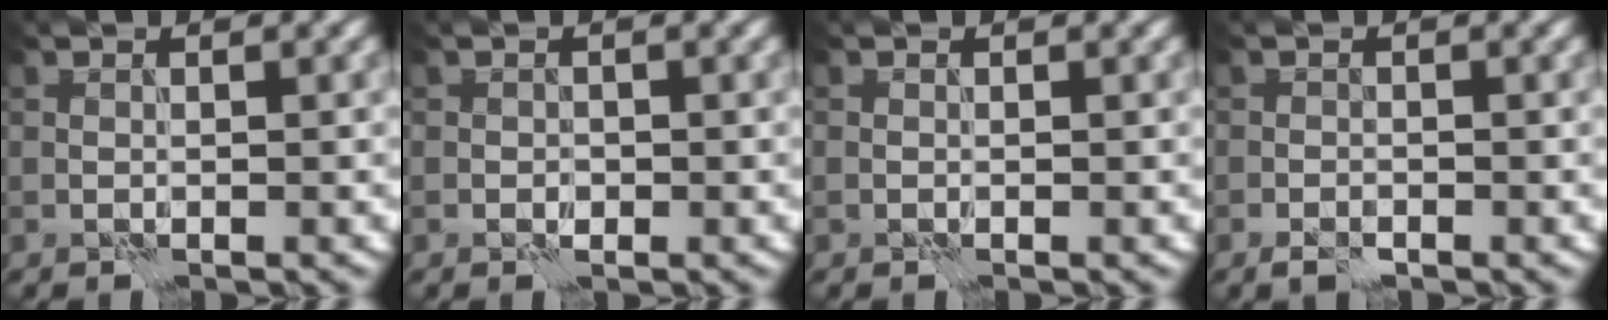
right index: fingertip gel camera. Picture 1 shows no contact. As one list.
[{"total": 1.0, "force": [-0.2, 0.8, 0.5], "torque": [-0.009, -0.002, -0.005]}, {"total": 0.0}, {"total": 1.5, "force": [-1.0, 0.8, 0.8], "torque": [-0.016, -0.001, -0.022]}]